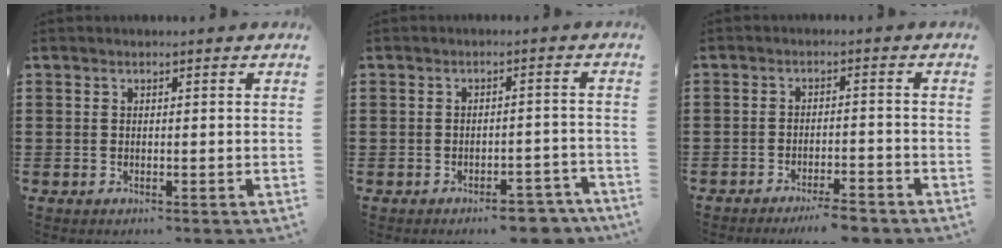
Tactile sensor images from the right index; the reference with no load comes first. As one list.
[{"total": 4.3, "force": [-4.1, 0.8, 1.0], "torque": [-0.015, 0.007, -0.081]}, {"total": 3.8, "force": [-3.4, -0.1, 1.6], "torque": [-0.028, -0.003, -0.066]}]